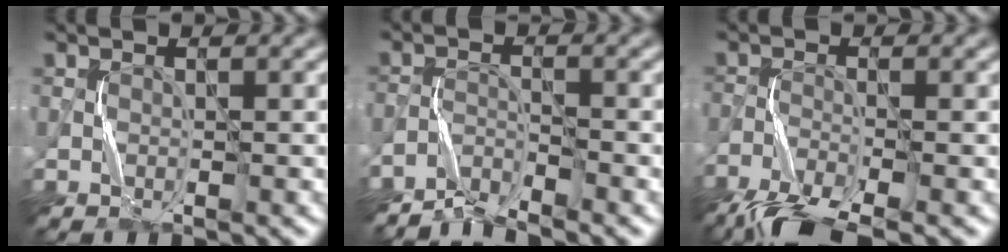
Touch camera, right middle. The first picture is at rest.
{"total": 2.7, "force": [-2.7, -0.3, 0.0], "torque": [0.000, 0.007, -0.061]}
{"total": 6.6, "force": [-5.6, 0.8, 3.2], "torque": [-0.065, -0.024, -0.112]}